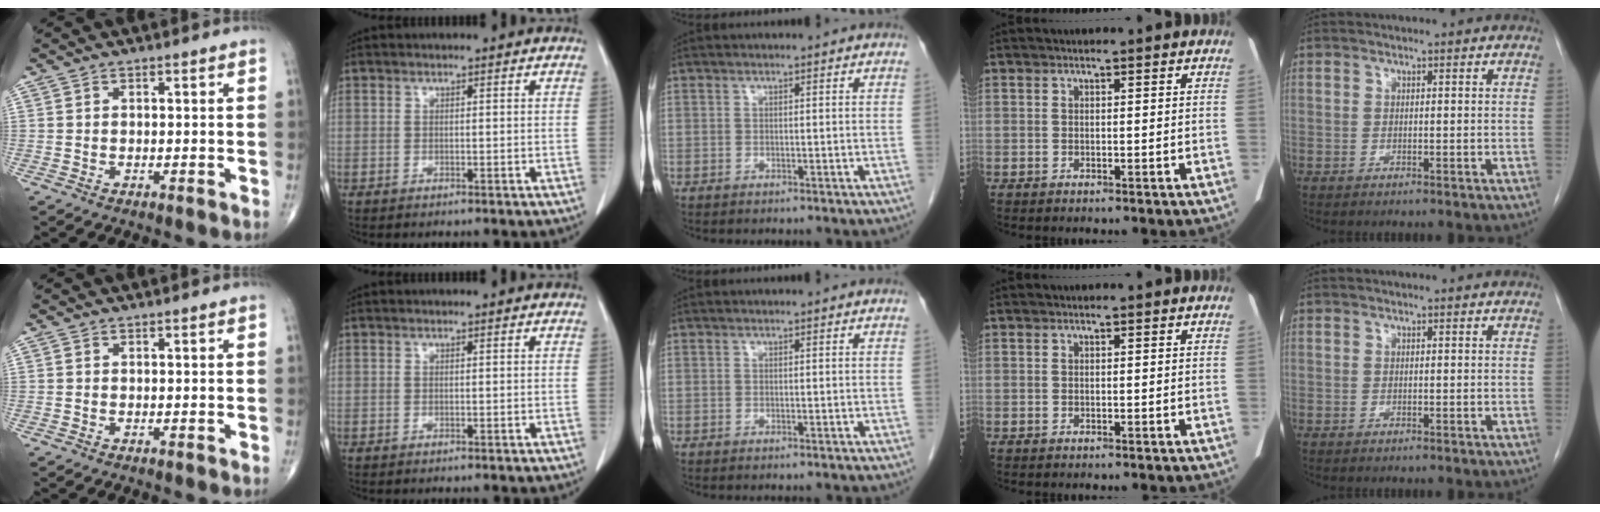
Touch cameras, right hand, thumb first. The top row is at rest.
{}